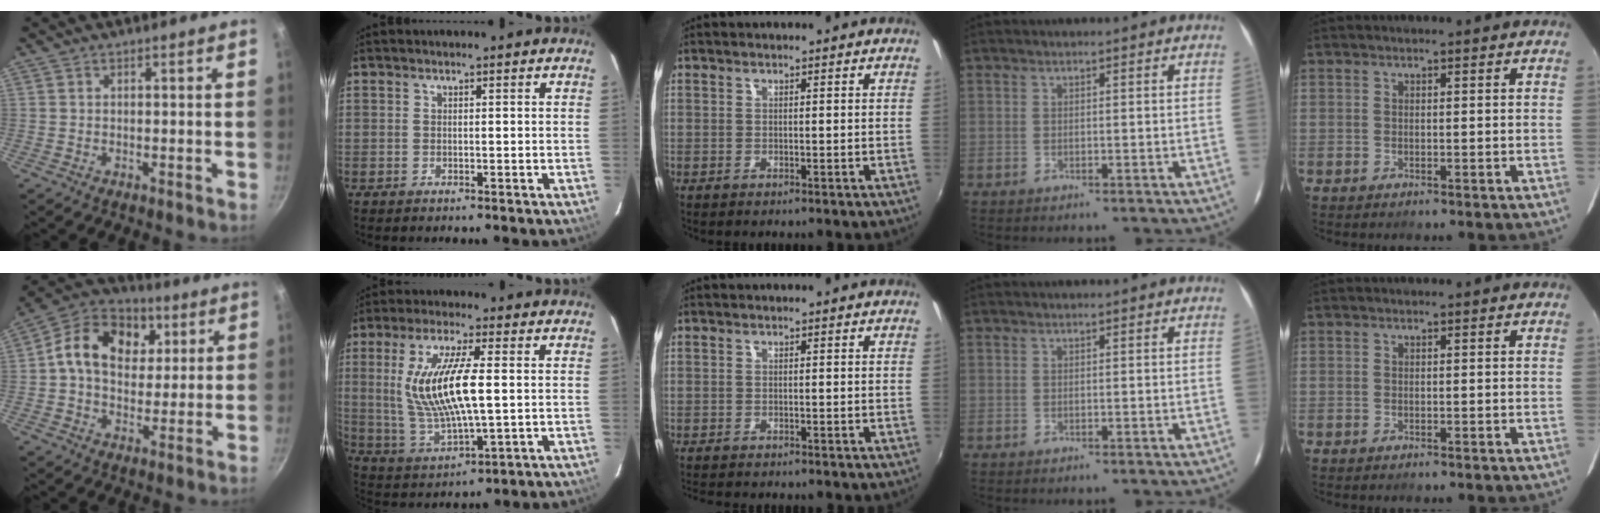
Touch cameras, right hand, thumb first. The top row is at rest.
{"thumb": {"total": 15.9, "force": [4.0, 11.8, 9.8], "torque": [-0.141, 0.009, 0.047]}, "index": {"total": 14.9, "force": [1.4, 3.8, 14.3], "torque": [-0.281, -0.007, 0.040]}, "middle": {"total": 3.1, "force": [-2.8, 0.6, 1.1], "torque": [-0.027, -0.017, -0.048]}}